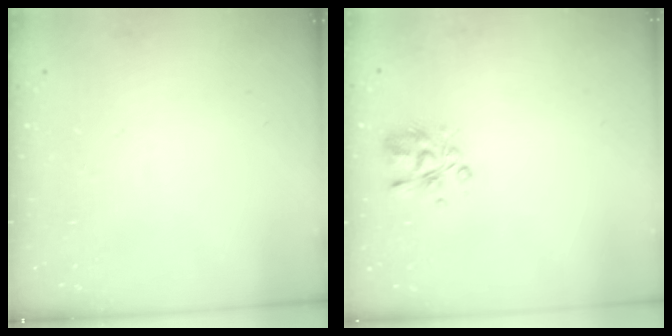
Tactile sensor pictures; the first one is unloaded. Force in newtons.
{"total": 4.7, "press": 4.6, "slide": 0.7}